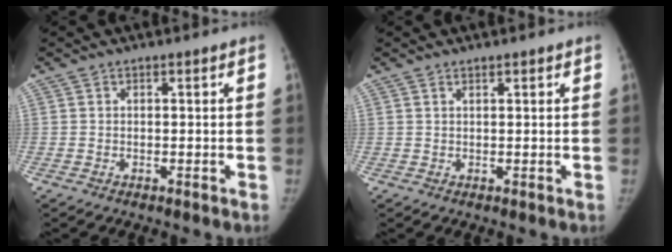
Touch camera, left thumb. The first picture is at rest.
{"total": 0.7, "force": [0.6, 0.3, 0.3], "torque": [-0.007, -0.004, 0.009]}